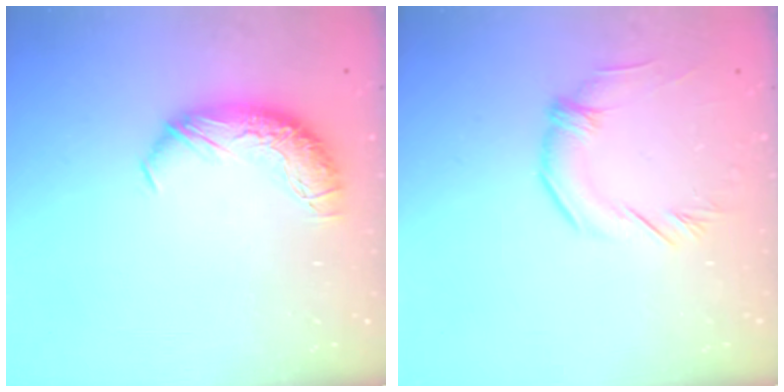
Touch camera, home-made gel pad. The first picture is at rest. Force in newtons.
{"total": 1.3, "press": 1.3, "slide": 0.4}